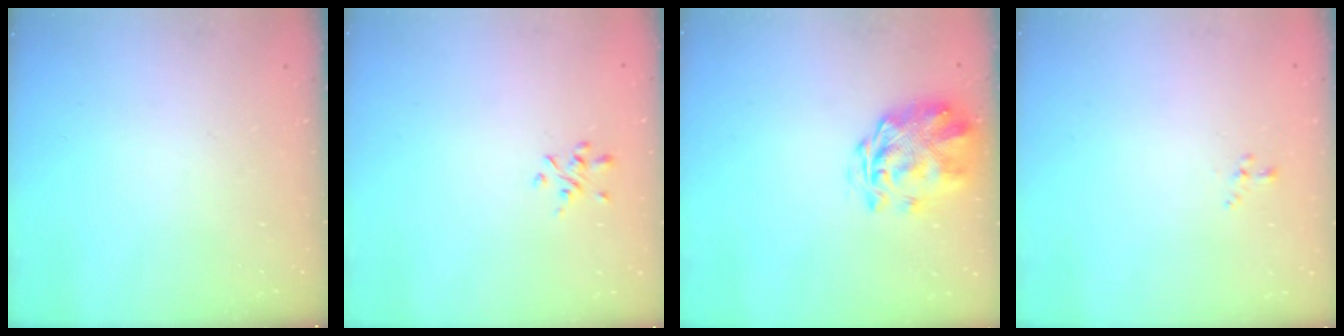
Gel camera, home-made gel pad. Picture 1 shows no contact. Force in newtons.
{"total": 1.8, "press": 1.6, "slide": 0.7}
{"total": 3.2, "press": 2.8, "slide": 1.6}
{"total": 0.0}